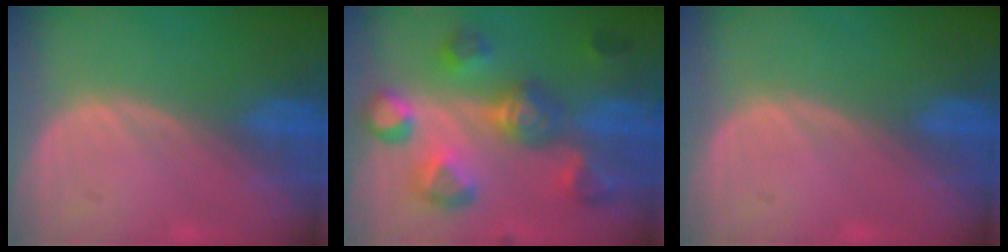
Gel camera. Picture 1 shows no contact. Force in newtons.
{"total": 9.5, "press": 9.4, "slide": 1.2}
{"total": 0.0}